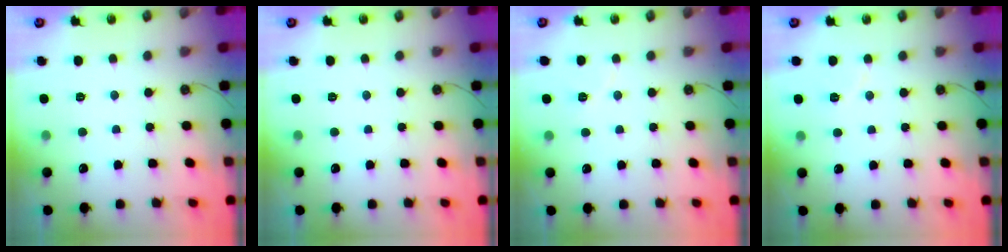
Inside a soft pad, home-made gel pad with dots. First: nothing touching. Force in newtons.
{"total": 0.0}
{"total": 5.3, "press": 5.0, "slide": 1.8}
{"total": 5.3, "press": 5.2, "slide": 0.6}